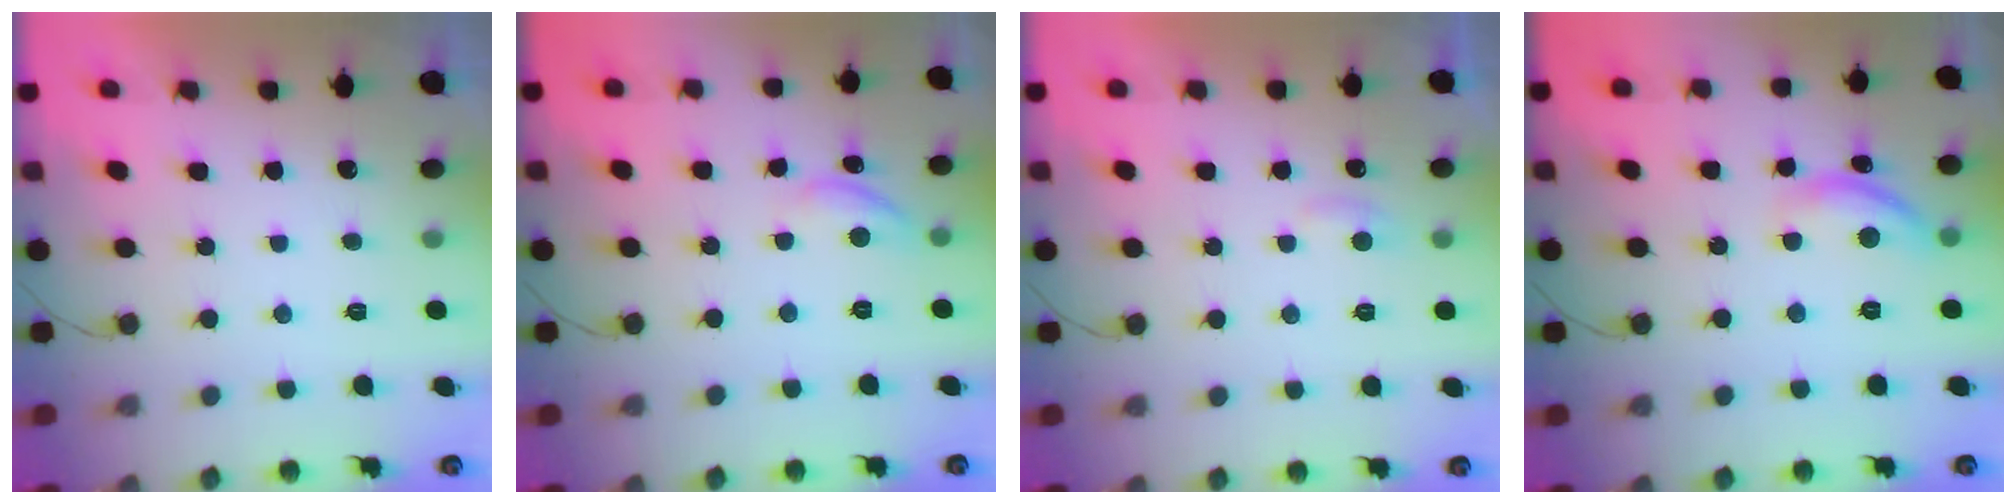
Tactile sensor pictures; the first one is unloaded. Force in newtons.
{"total": 8.2, "press": 8.2, "slide": 0.7}
{"total": 3.6, "press": 3.6, "slide": 0.3}
{"total": 10.5, "press": 10.5, "slide": 0.7}